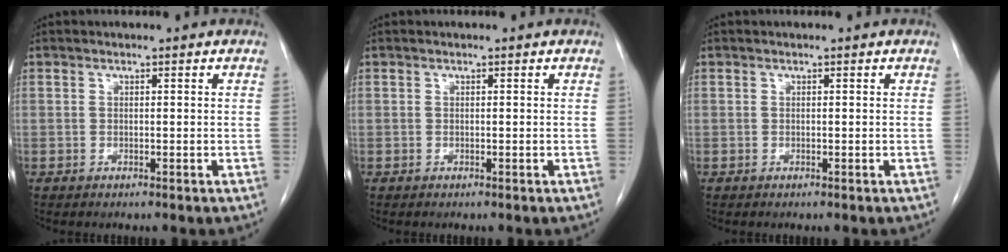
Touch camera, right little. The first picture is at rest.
{"total": 0.0}
{"total": 0.0}